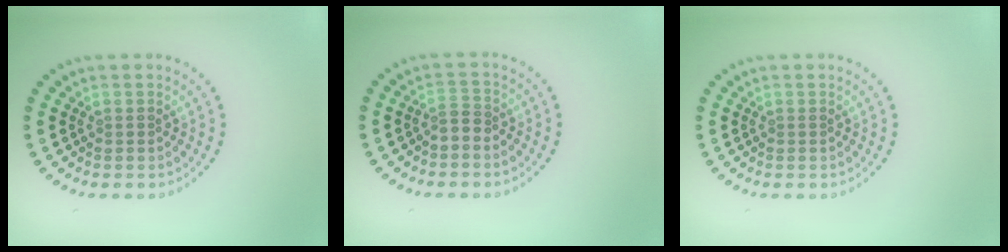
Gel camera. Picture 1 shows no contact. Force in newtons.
{"total": 1.2, "press": 0.7, "slide": 1.0}
{"total": 0.0}